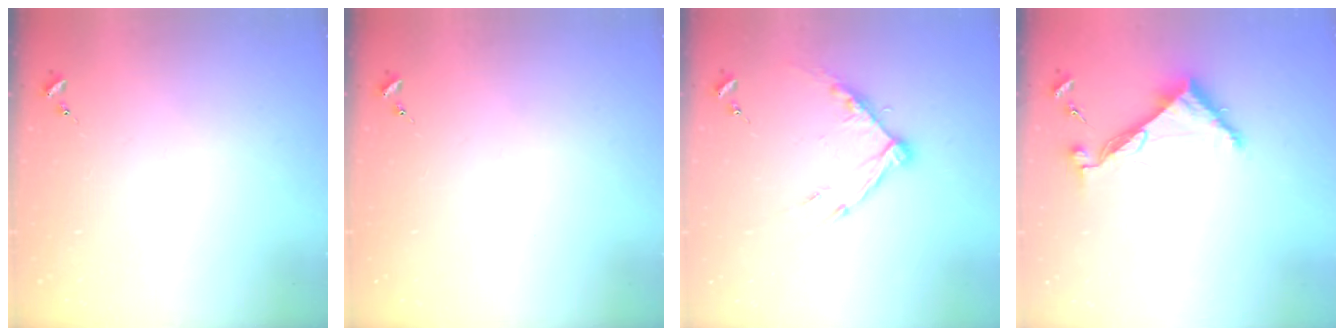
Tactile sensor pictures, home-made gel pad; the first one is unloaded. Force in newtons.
{"total": 0.0}
{"total": 10.7, "press": 10.6, "slide": 1.3}
{"total": 7.7, "press": 7.7, "slide": 0.1}